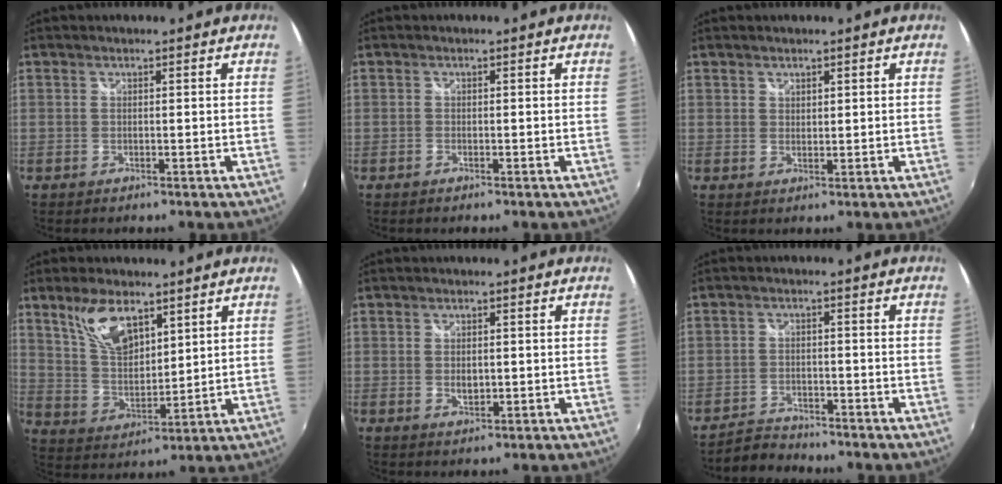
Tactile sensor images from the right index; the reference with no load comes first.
{"total": 0.7, "force": [-0.6, 0.4, 0.1], "torque": [-0.006, -0.002, -0.014]}
{"total": 1.2, "force": [0.9, 0.8, 0.2], "torque": [0.001, 0.001, 0.015]}
{"total": 10.5, "force": [6.4, 4.9, 6.8], "torque": [-0.126, 0.008, 0.131]}
{"total": 2.6, "force": [-0.2, 1.7, 2.0], "torque": [-0.033, -0.001, -0.002]}
{"total": 4.6, "force": [-4.4, 1.4, 0.1], "torque": [-0.022, 0.005, -0.082]}